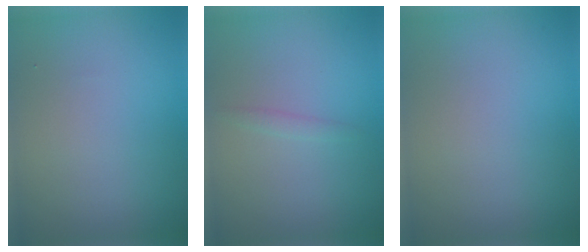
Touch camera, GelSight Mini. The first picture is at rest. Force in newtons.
{"total": 0.7, "press": 0.7, "slide": 0.0}
{"total": 0.0}